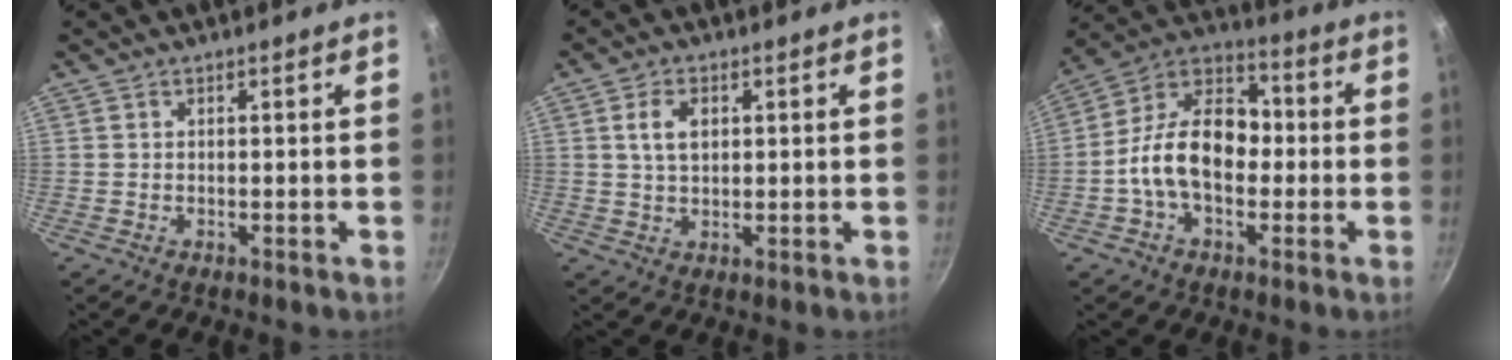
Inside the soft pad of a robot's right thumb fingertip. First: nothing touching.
{"total": 4.9, "force": [1.3, 3.1, 3.5], "torque": [-0.053, -0.002, 0.024]}
{"total": 15.7, "force": [-1.9, 10.4, 11.6], "torque": [-0.160, 0.047, -0.055]}